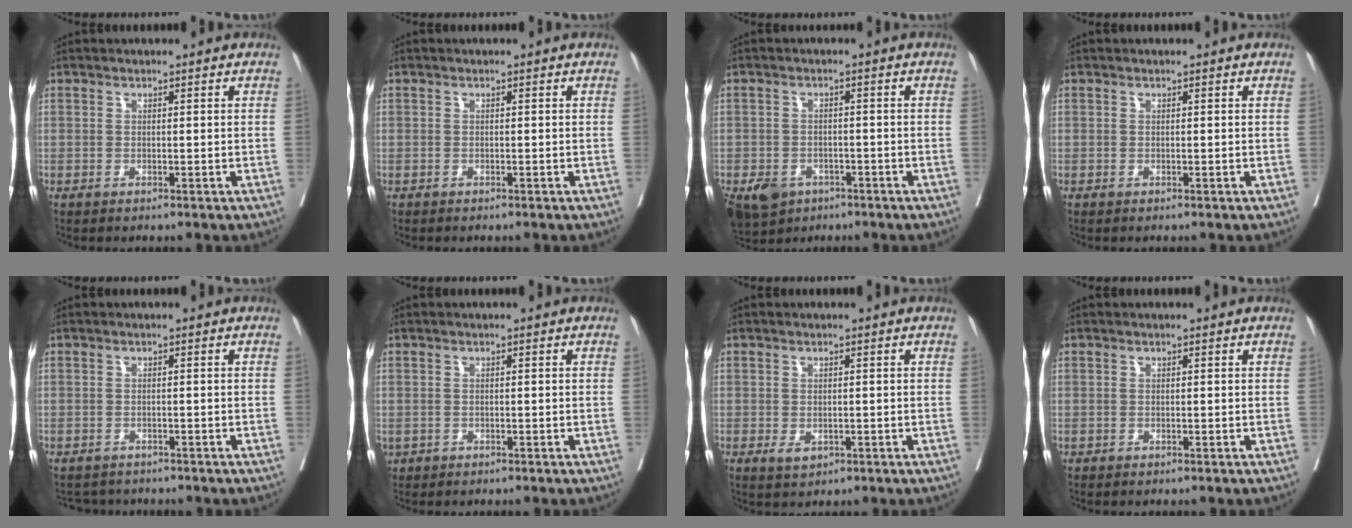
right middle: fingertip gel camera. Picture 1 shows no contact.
{"total": 0.0}
{"total": 7.8, "force": [-4.9, 5.3, 3.0], "torque": [-0.059, -0.002, -0.075]}
{"total": 0.0}
{"total": 2.9, "force": [-2.7, 1.0, -0.2], "torque": [0.005, -0.004, -0.041]}
{"total": 1.4, "force": [-0.7, 1.1, 0.6], "torque": [-0.016, 0.001, -0.006]}
{"total": 2.1, "force": [-0.7, 1.4, 1.4], "torque": [-0.020, -0.001, -0.002]}
{"total": 0.0}